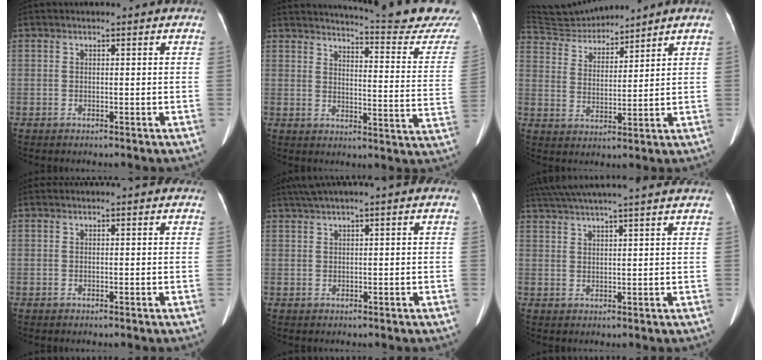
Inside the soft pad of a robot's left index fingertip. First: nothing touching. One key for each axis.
{"total": 21.0, "fx": 20.0, "fy": -0.8, "fz": 6.4, "tx": -0.097, "ty": -0.118, "tz": 0.227}
{"total": 9.2, "fx": 9.2, "fy": 0.4, "fz": 0.9, "tx": -0.026, "ty": 0.022, "tz": 0.185}
{"total": 0.8, "fx": 0.8, "fy": 0.0, "fz": 0.1, "tx": -0.007, "ty": 0.003, "tz": 0.006}
{"total": 2.8, "fx": 1.9, "fy": -0.3, "fz": 2.0, "tx": -0.050, "ty": 0.023, "tz": 0.046}
{"total": 15.3, "fx": 13.4, "fy": -0.9, "fz": 7.3, "tx": -0.134, "ty": 0.026, "tz": 0.193}